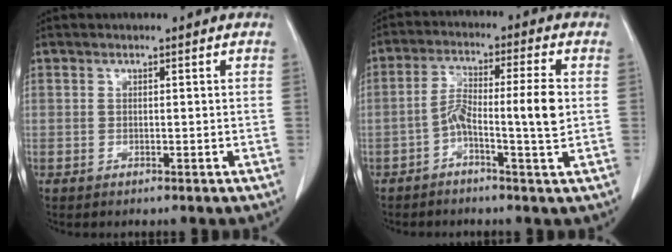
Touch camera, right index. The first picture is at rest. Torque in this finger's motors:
{"motor_torque": [0.00, 0.03, 0.04, 0.01]}